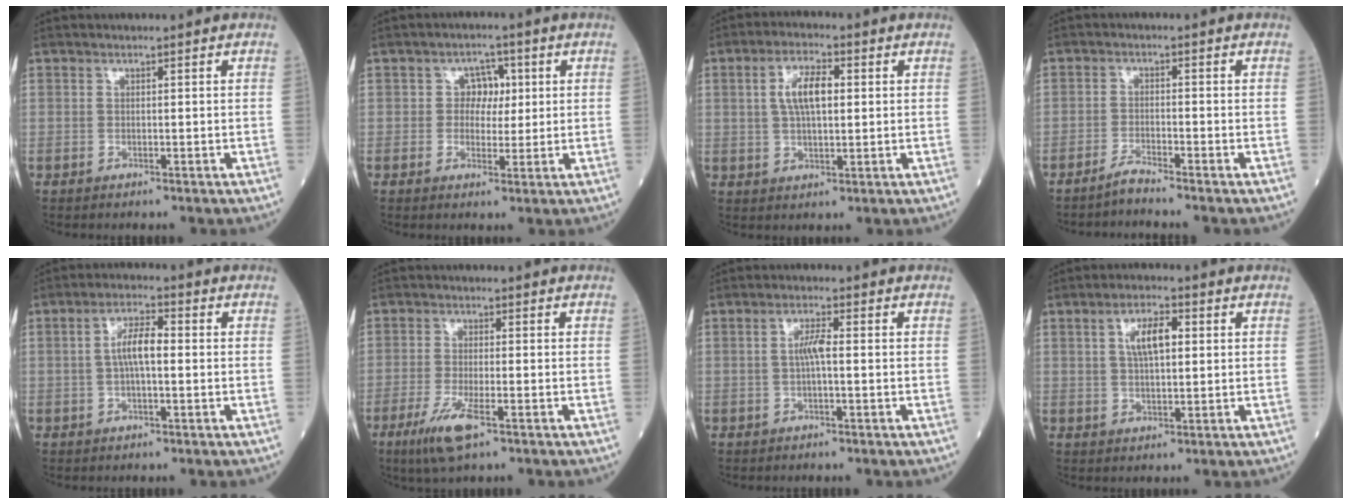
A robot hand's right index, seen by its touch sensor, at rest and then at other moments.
{"total": 3.8, "force": [0.7, 3.0, 2.2], "torque": [-0.022, 0.010, 0.007]}
{"total": 6.4, "force": [1.2, 2.3, 5.8], "torque": [-0.115, 0.013, 0.023]}
{"total": 2.3, "force": [-2.1, -0.6, 0.5], "torque": [-0.014, -0.009, -0.041]}
{"total": 5.1, "force": [0.1, 1.4, 4.9], "torque": [-0.097, 0.016, -0.003]}
{"total": 6.1, "force": [-3.3, 0.9, 5.0], "torque": [-0.108, -0.016, -0.061]}
{"total": 2.9, "force": [0.0, 0.4, 2.9], "torque": [-0.058, 0.005, -0.001]}
{"total": 5.6, "force": [1.5, 1.9, 5.1], "torque": [-0.096, 0.011, 0.027]}